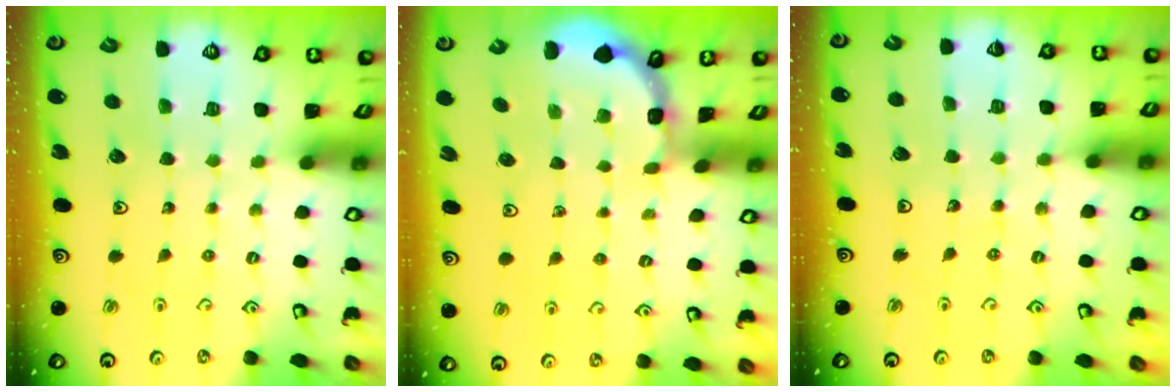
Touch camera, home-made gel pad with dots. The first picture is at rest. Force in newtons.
{"total": 1.6, "press": 1.6, "slide": 0.1}
{"total": 2.5, "press": 2.5, "slide": 0.2}